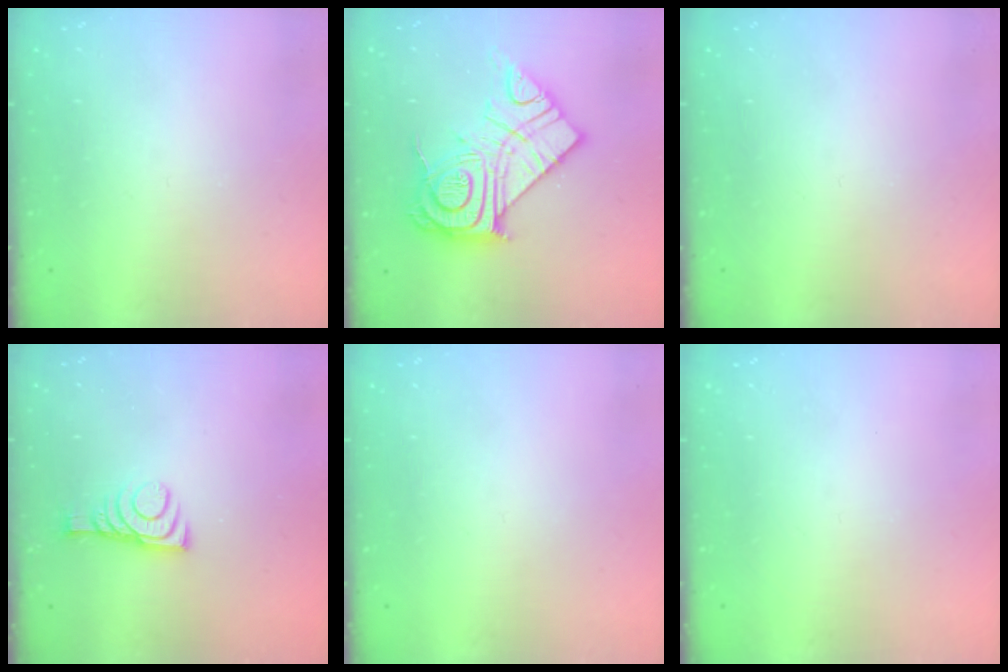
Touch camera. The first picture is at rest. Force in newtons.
{"total": 20.7, "press": 20.7, "slide": 1.7}
{"total": 0.0}
{"total": 9.2, "press": 9.2, "slide": 0.2}
{"total": 0.0}
{"total": 0.0}